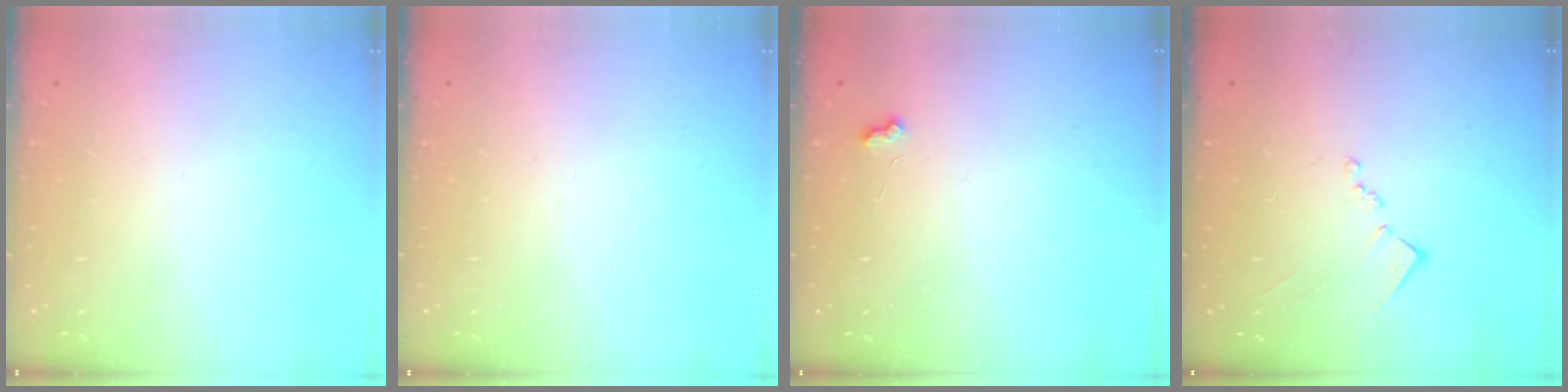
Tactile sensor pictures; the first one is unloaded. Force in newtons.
{"total": 0.0}
{"total": 2.3, "press": 2.3, "slide": 0.4}
{"total": 9.1, "press": 9.1, "slide": 0.4}